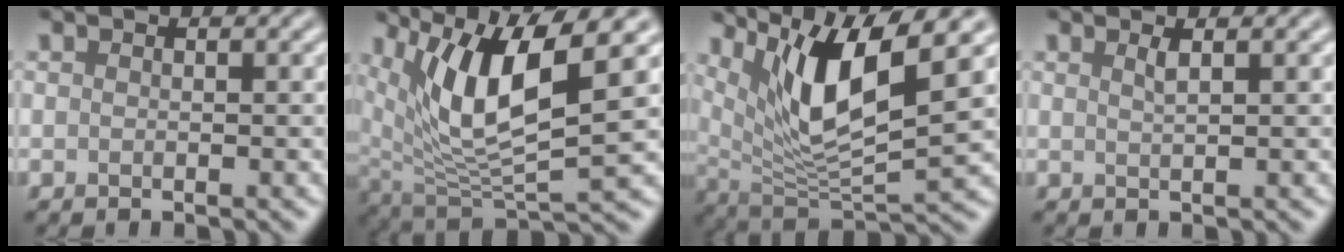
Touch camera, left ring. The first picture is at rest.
{"total": 9.5, "force": [3.5, 3.0, 8.3], "torque": [-0.160, -0.008, 0.067]}
{"total": 8.9, "force": [3.9, 2.5, 7.7], "torque": [-0.139, -0.016, 0.075]}
{"total": 1.2, "force": [0.6, 0.4, 0.9], "torque": [-0.011, 0.001, 0.007]}